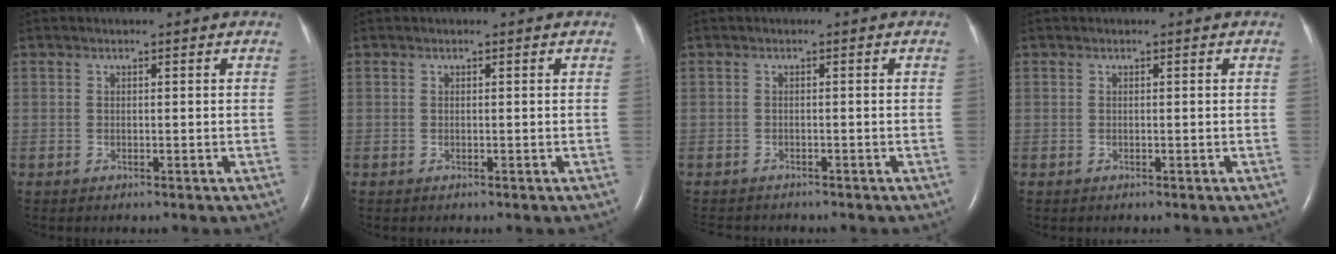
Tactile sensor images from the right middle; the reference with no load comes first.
{"total": 0.0}
{"total": 4.2, "force": [-3.9, 1.4, 1.1], "torque": [-0.016, -0.006, -0.055]}
{"total": 0.0}